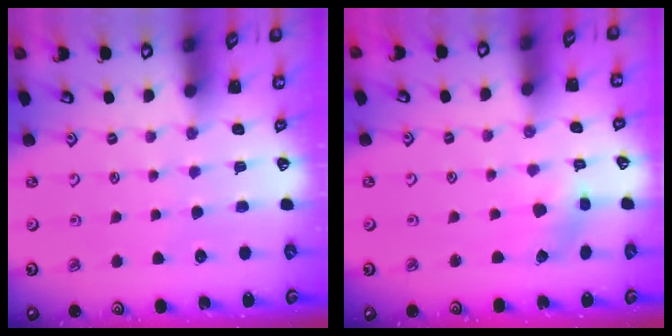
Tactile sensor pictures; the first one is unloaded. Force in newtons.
{"total": 1.7, "press": 1.7, "slide": 0.2}